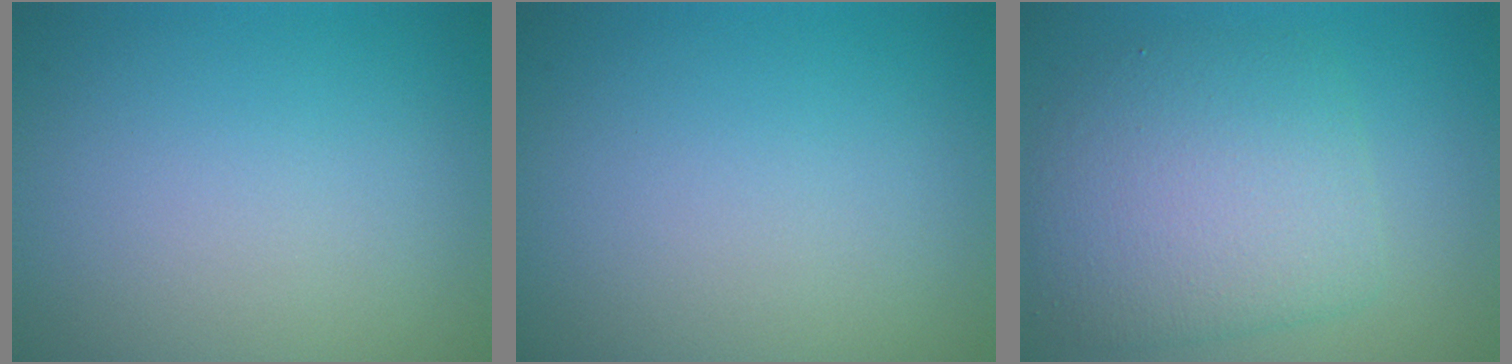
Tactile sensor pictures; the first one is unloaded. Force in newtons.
{"total": 0.0}
{"total": 6.1, "press": 6.1, "slide": 0.2}